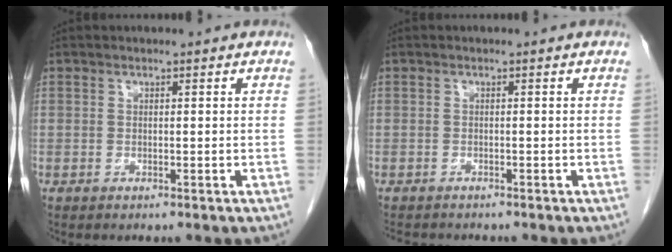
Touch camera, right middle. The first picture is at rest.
{"total": 4.2, "force": [-3.8, 1.0, 1.3], "torque": [-0.021, -0.010, -0.054]}